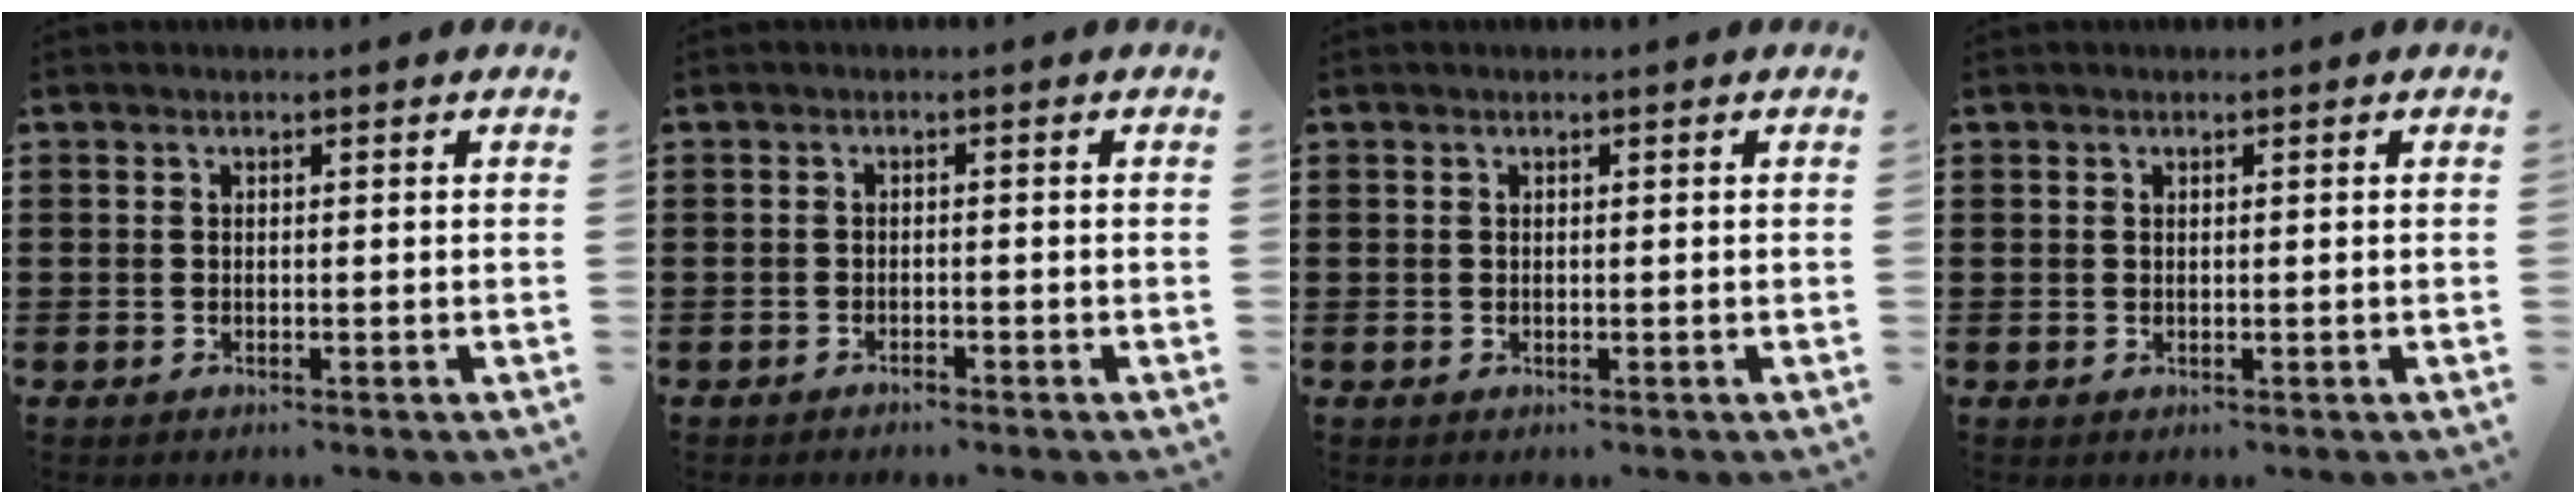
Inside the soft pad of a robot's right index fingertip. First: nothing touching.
{"total": 1.0, "force": [-1.0, 0.1, 0.1], "torque": [-0.005, 0.002, -0.020]}
{"total": 0.0}
{"total": 0.0}